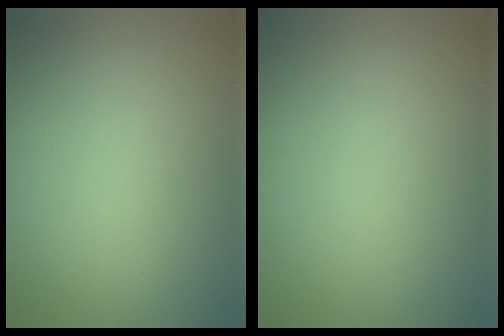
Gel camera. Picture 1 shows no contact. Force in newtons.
{"total": 0.0}